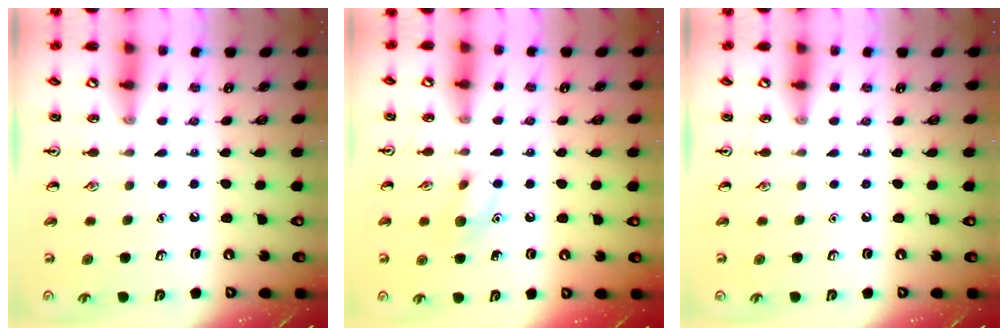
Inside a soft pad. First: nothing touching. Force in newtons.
{"total": 7.8, "press": 7.7, "slide": 1.4}
{"total": 0.0}